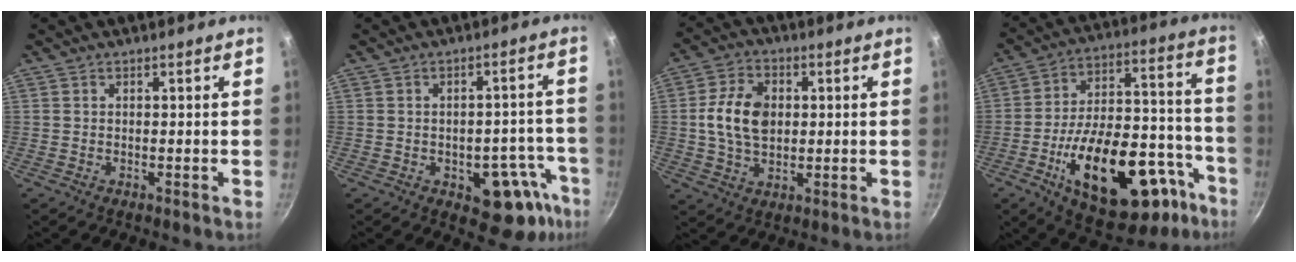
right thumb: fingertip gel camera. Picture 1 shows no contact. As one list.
[{"total": 12.6, "force": [-5.5, 7.0, 8.9], "torque": [-0.033, 0.036, -0.062]}, {"total": 10.3, "force": [0.9, 7.0, 7.6], "torque": [-0.128, 0.008, 0.009]}, {"total": 29.8, "force": [-13.2, 15.1, 22.0], "torque": [-0.283, 0.078, -0.179]}]